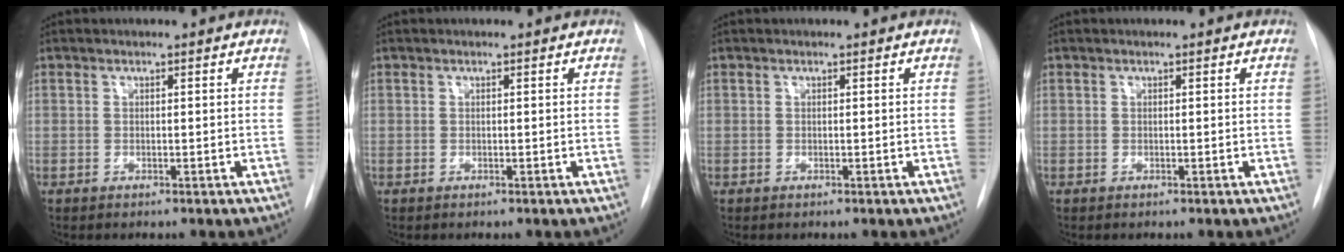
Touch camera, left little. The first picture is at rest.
{"total": 0.0}
{"total": 0.0}
{"total": 0.0}